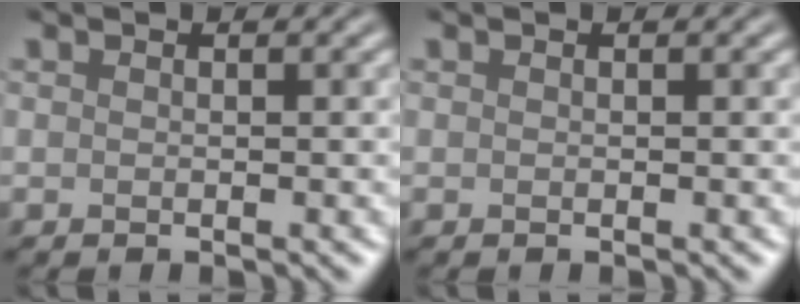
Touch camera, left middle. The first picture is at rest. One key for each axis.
{"total": 0.0}